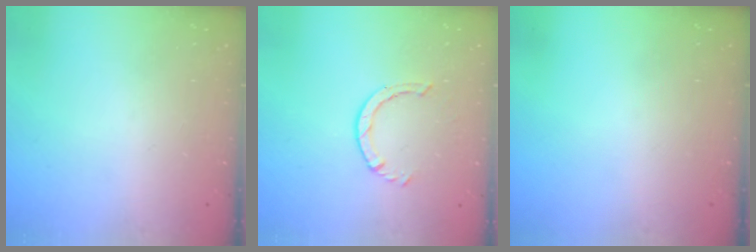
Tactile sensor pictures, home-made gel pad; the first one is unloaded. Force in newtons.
{"total": 2.5, "press": 2.5, "slide": 0.3}
{"total": 0.0}